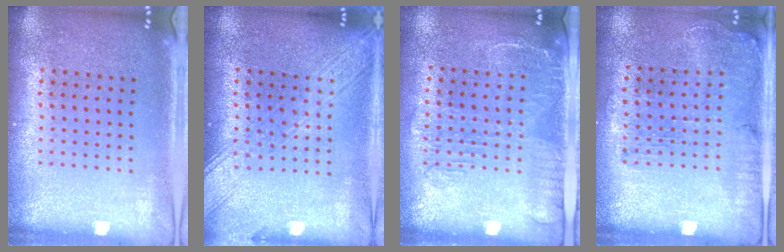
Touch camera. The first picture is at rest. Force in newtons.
{"total": 3.2, "press": 3.2, "slide": 0.4}
{"total": 1.7, "press": 1.3, "slide": 1.0}
{"total": 1.2, "press": 1.2, "slide": 0.3}